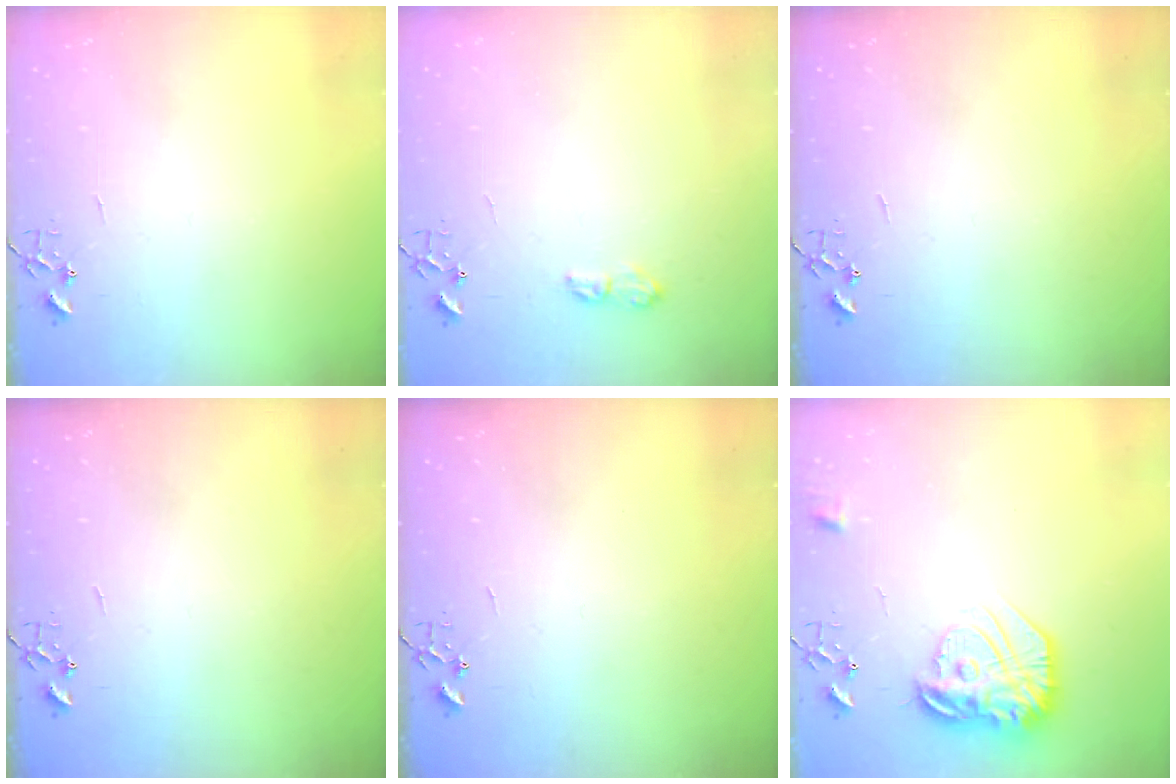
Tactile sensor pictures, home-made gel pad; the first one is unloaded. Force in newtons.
{"total": 7.0, "press": 7.0, "slide": 0.8}
{"total": 0.0}
{"total": 0.0}
{"total": 0.0}
{"total": 18.4, "press": 18.3, "slide": 1.7}